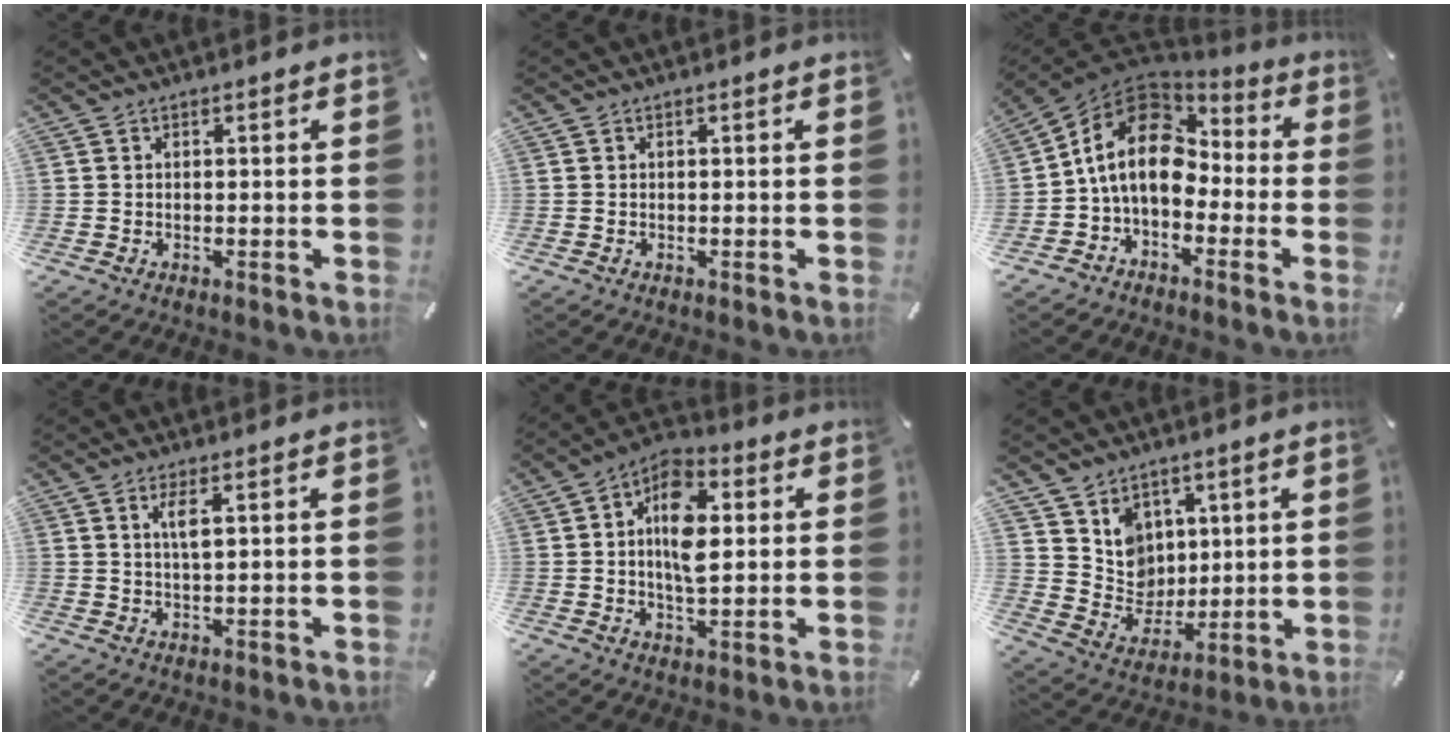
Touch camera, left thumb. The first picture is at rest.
{"total": 0.0}
{"total": 13.5, "force": [-0.3, 9.9, 9.1], "torque": [-0.205, 0.019, -0.011]}
{"total": 3.2, "force": [1.2, 0.7, 2.9], "torque": [-0.064, 0.003, 0.018]}
{"total": 11.3, "force": [1.4, 6.8, 9.0], "torque": [-0.161, 0.000, 0.019]}
{"total": 9.5, "force": [4.6, 8.2, 1.0], "torque": [-0.039, -0.045, 0.098]}